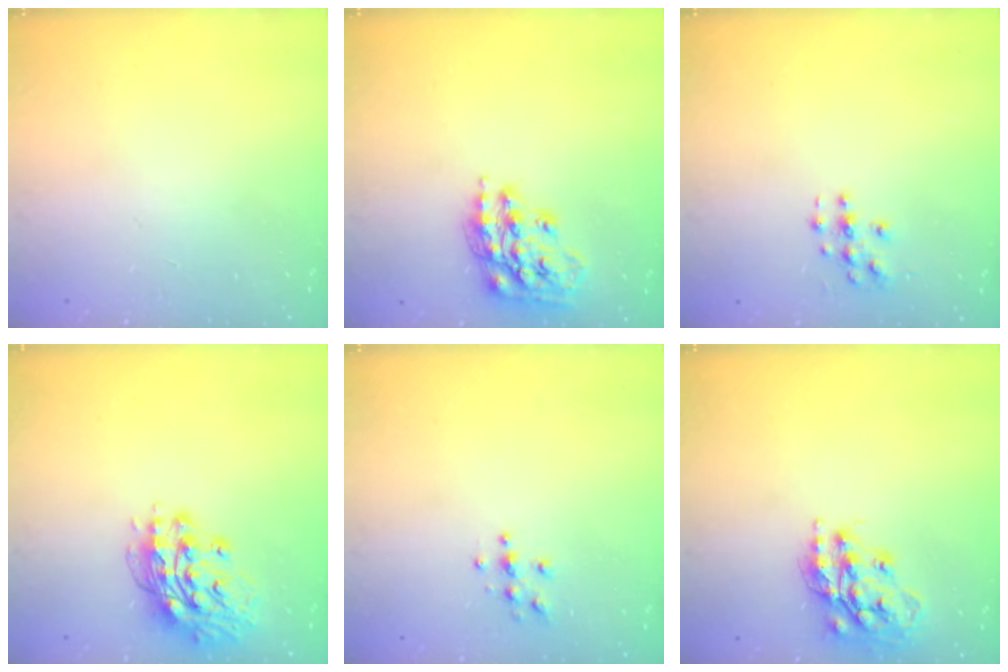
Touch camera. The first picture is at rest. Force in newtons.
{"total": 16.3, "press": 16.2, "slide": 1.1}
{"total": 3.3, "press": 3.3, "slide": 0.2}
{"total": 13.5, "press": 13.4, "slide": 1.3}
{"total": 3.8, "press": 3.8, "slide": 0.5}
{"total": 15.4, "press": 15.3, "slide": 1.1}